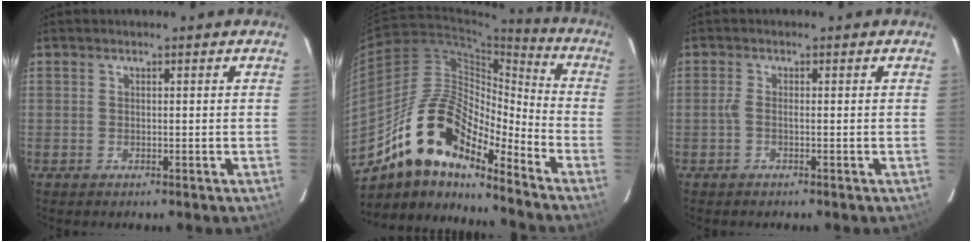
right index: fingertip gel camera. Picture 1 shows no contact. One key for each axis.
{"total": 18.6, "fx": -13.5, "fy": 6.4, "fz": 11.0, "tx": -0.191, "ty": 0.002, "tz": -0.261}
{"total": 1.4, "fx": -0.5, "fy": 0.2, "fz": 1.3, "tx": -0.028, "ty": 0.001, "tz": -0.012}